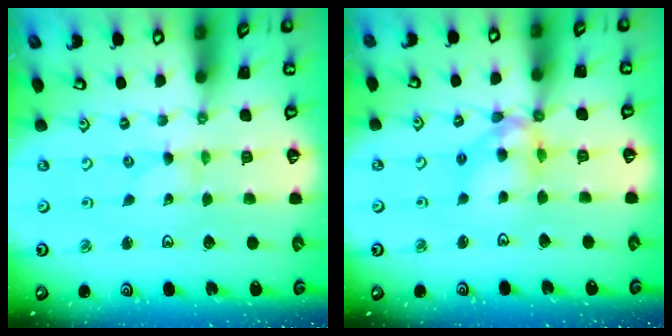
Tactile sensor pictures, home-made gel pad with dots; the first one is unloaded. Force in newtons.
{"total": 11.8, "press": 11.8, "slide": 0.9}